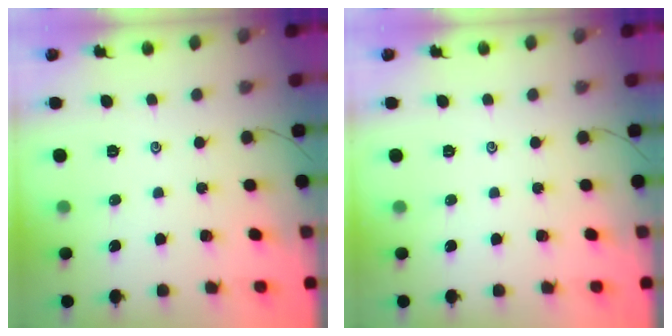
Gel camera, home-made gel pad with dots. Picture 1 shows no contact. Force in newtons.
{"total": 0.0}